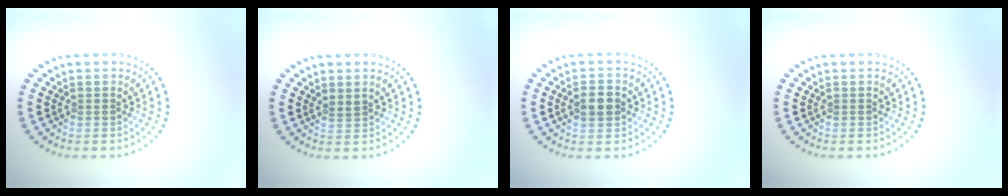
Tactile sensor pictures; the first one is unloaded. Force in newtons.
{"total": 0.5, "press": 0.4, "slide": 0.3}
{"total": 3.0, "press": 3.0, "slide": 0.1}
{"total": 0.0}